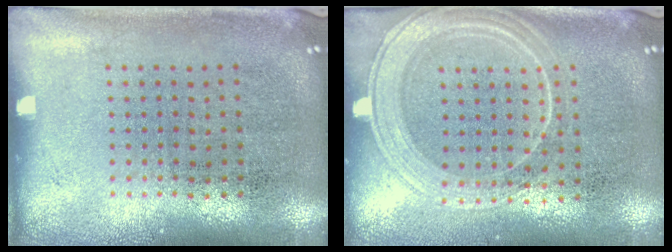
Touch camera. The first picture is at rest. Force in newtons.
{"total": 2.0, "press": 1.9, "slide": 0.7}